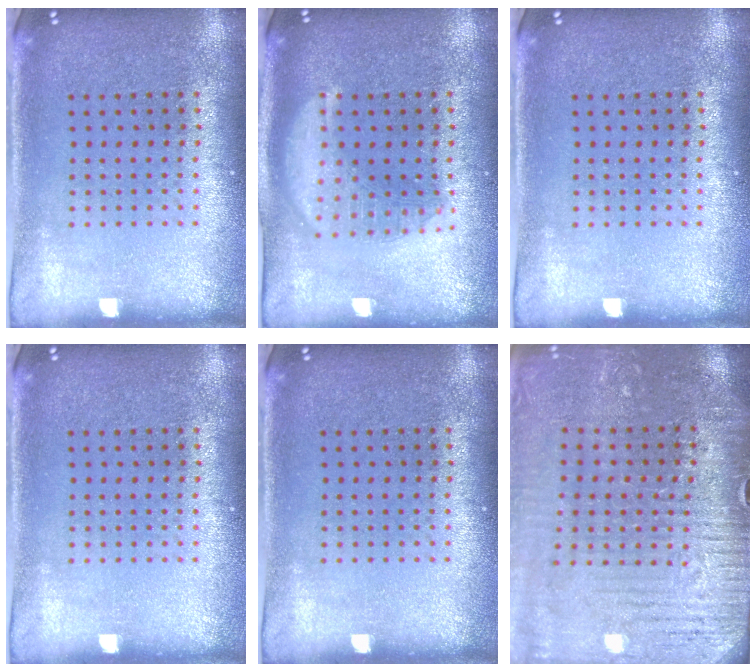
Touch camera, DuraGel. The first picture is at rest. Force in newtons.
{"total": 2.8, "press": 2.8, "slide": 0.3}
{"total": 0.0}
{"total": 0.0}
{"total": 0.0}
{"total": 3.7, "press": 3.7, "slide": 0.5}